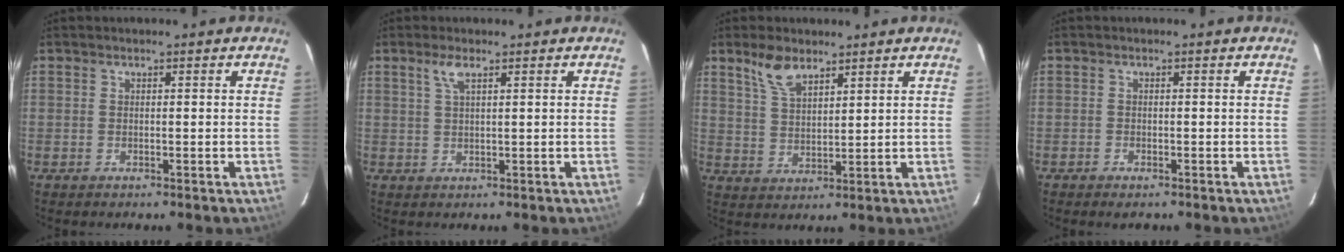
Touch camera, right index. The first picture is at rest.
{"total": 2.5, "force": [1.5, 0.5, 2.0], "torque": [-0.040, 0.005, 0.029]}
{"total": 6.4, "force": [4.6, 2.7, 3.5], "torque": [-0.067, 0.007, 0.094]}
{"total": 1.5, "force": [-1.1, 0.7, 0.6], "torque": [-0.018, -0.002, -0.022]}